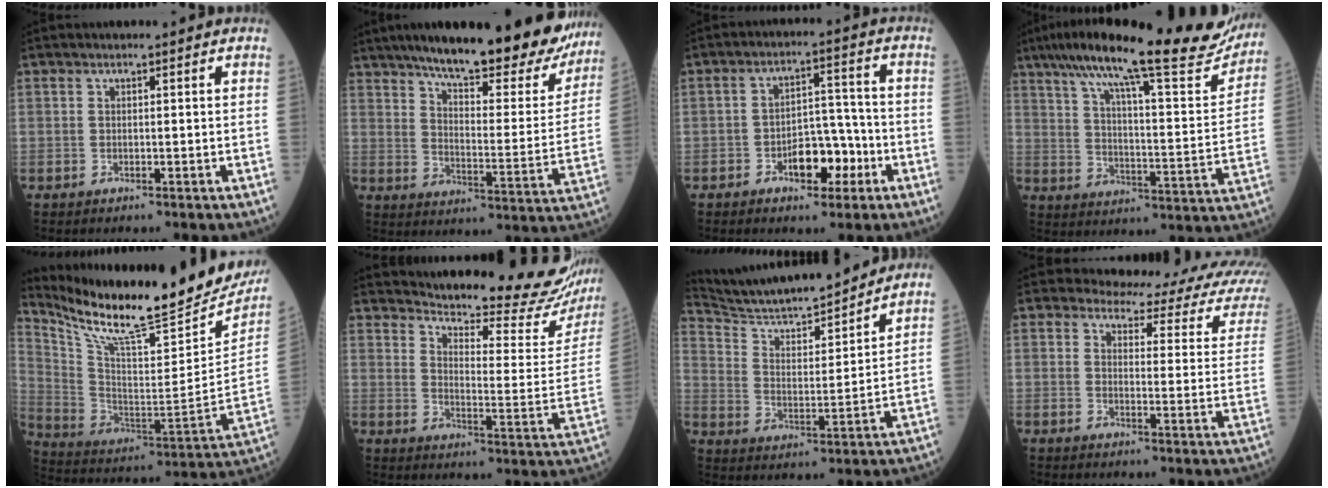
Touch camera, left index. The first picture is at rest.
{"total": 26.1, "force": [21.6, 5.6, 13.6], "torque": [-0.196, -0.025, 0.281]}
{"total": 7.2, "force": [-3.4, 3.7, 5.2], "torque": [-0.080, 0.021, -0.053]}
{"total": 27.5, "force": [22.7, 3.3, 15.1], "torque": [-0.244, -0.013, 0.307]}
{"total": 28.0, "force": [23.9, 4.5, 13.9], "torque": [-0.250, -0.071, 0.352]}
{"total": 24.1, "force": [22.5, 1.5, 8.4], "torque": [-0.122, -0.106, 0.273]}
{"total": 18.0, "force": [16.6, 1.1, 6.9], "torque": [-0.127, -0.002, 0.270]}
{"total": 15.6, "force": [14.2, 4.3, 5.0], "torque": [-0.029, -0.048, 0.126]}